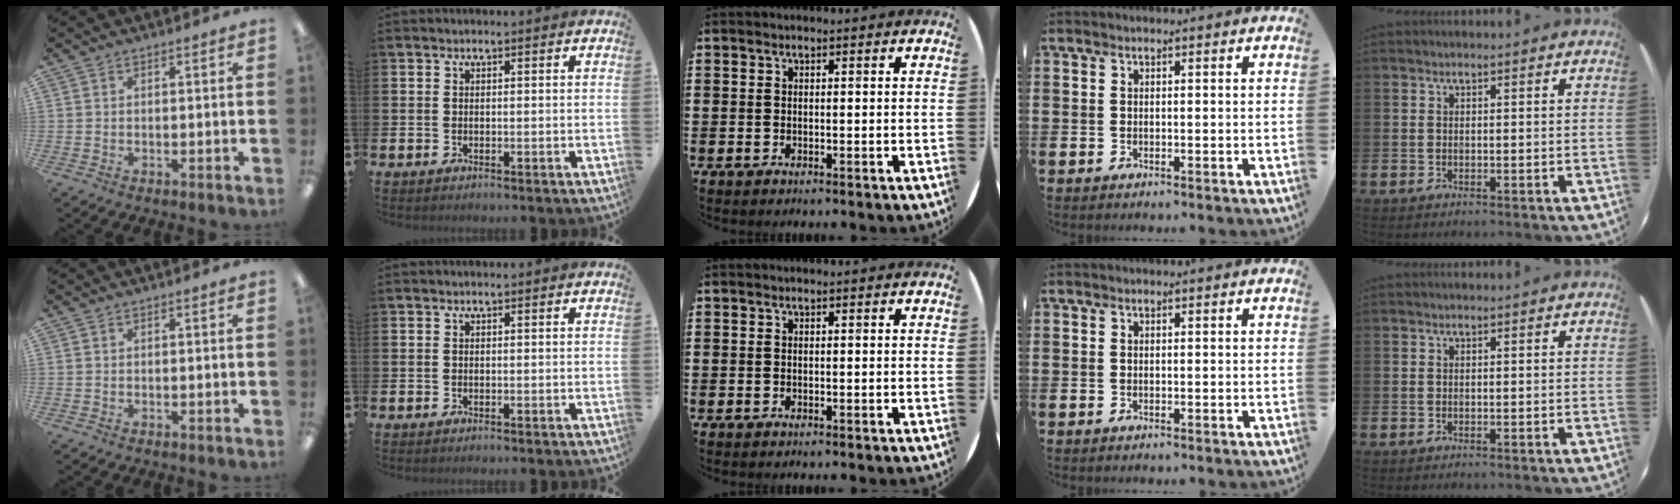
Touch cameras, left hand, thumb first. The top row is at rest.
{}